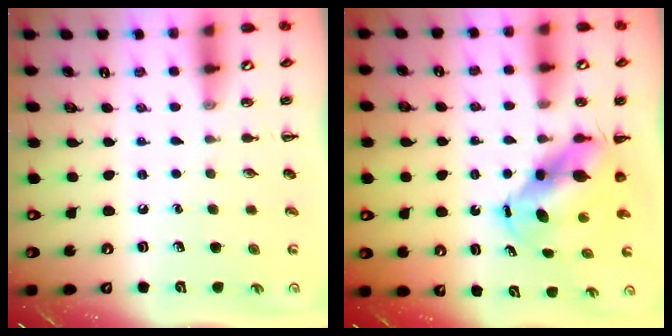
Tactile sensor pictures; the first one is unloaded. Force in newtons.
{"total": 6.8, "press": 6.6, "slide": 1.5}